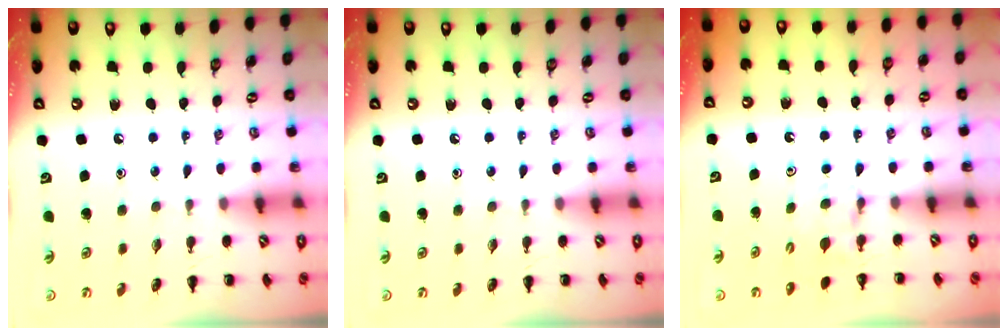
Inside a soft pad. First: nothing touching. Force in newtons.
{"total": 0.0}
{"total": 4.2, "press": 4.0, "slide": 1.5}